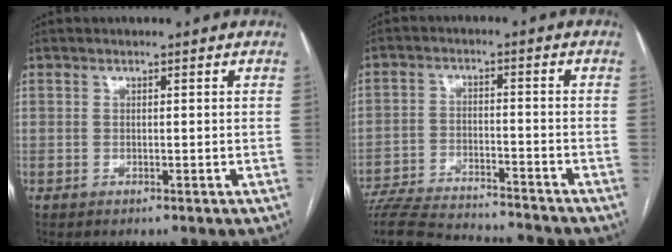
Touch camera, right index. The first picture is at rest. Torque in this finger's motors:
{"motor_torque": [-1.38, -0.75, -1.05, -0.21]}